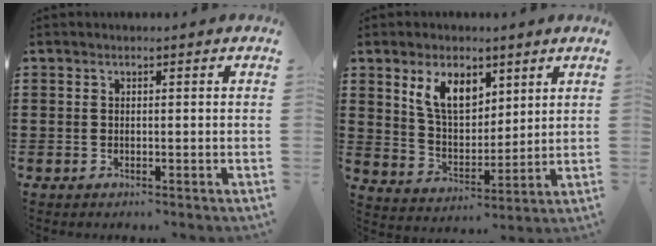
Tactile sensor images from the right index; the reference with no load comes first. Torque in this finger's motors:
{"motor_torque": [0.41, 0.55, 0.22, 0.19]}